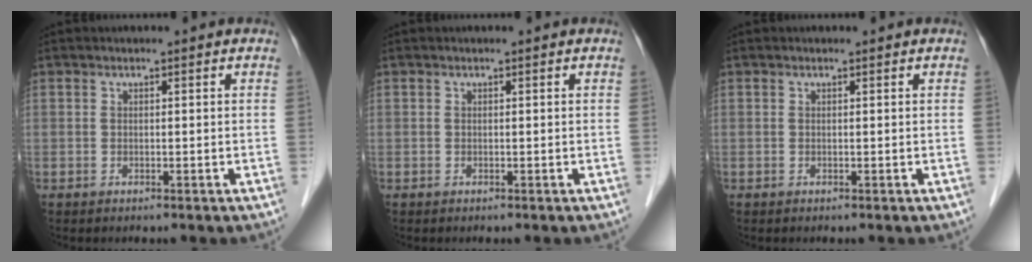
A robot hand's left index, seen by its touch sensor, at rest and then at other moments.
{"total": 0.0}
{"total": 0.0}